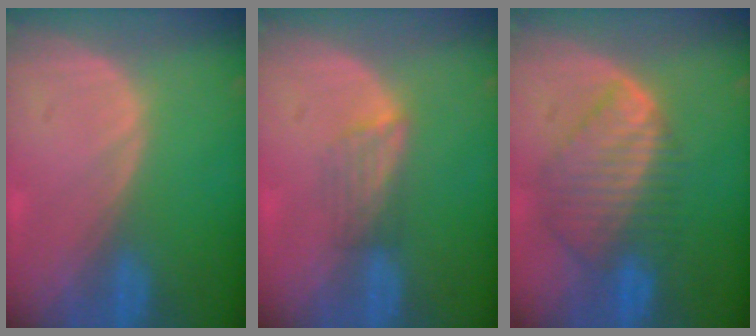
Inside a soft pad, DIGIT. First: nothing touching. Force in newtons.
{"total": 3.2, "press": 2.9, "slide": 1.4}
{"total": 8.5, "press": 7.6, "slide": 3.9}